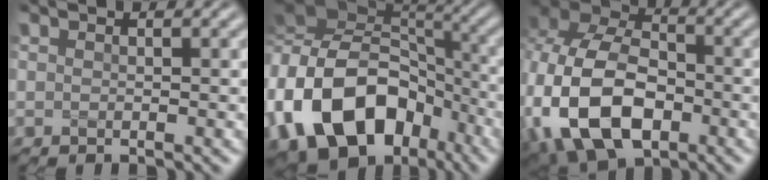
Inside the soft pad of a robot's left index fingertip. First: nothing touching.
{"total": 16.1, "force": [-4.5, 11.4, 10.4], "torque": [-0.208, -0.016, -0.077]}
{"total": 15.4, "force": [-3.7, 10.6, 10.6], "torque": [-0.248, -0.035, -0.063]}